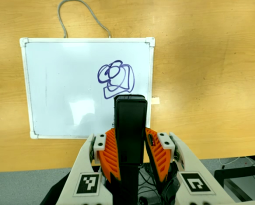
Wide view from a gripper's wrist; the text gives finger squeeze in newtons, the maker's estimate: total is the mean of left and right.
{"total": 4.9, "left": 3.3, "right": 6.5}